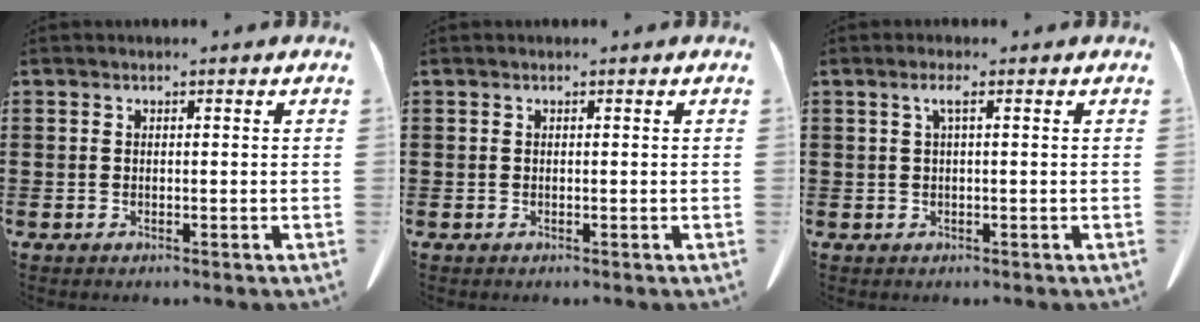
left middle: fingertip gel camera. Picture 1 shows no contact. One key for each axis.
{"total": 0.0}
{"total": 1.8, "fx": 0.5, "fy": 0.2, "fz": 1.7, "tx": -0.035, "ty": 0.005, "tz": 0.007}